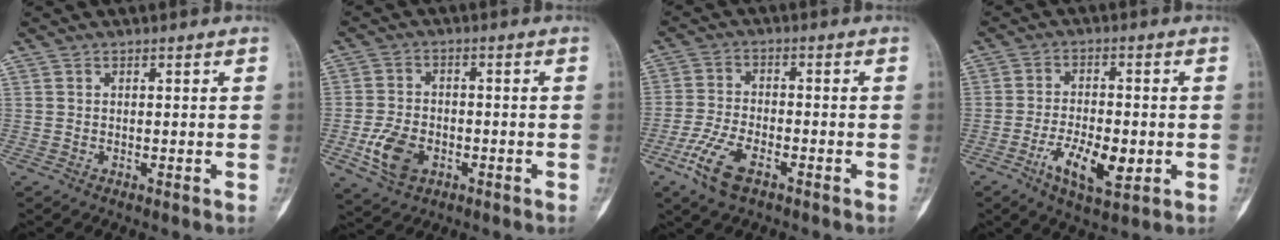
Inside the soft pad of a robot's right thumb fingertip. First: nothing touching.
{"total": 8.0, "force": [-2.8, 5.3, 5.2], "torque": [-0.096, 0.008, -0.049]}
{"total": 8.2, "force": [-4.6, 3.6, 5.8], "torque": [-0.129, 0.011, -0.089]}
{"total": 9.4, "force": [-3.0, 3.9, 8.0], "torque": [-0.135, 0.005, -0.050]}